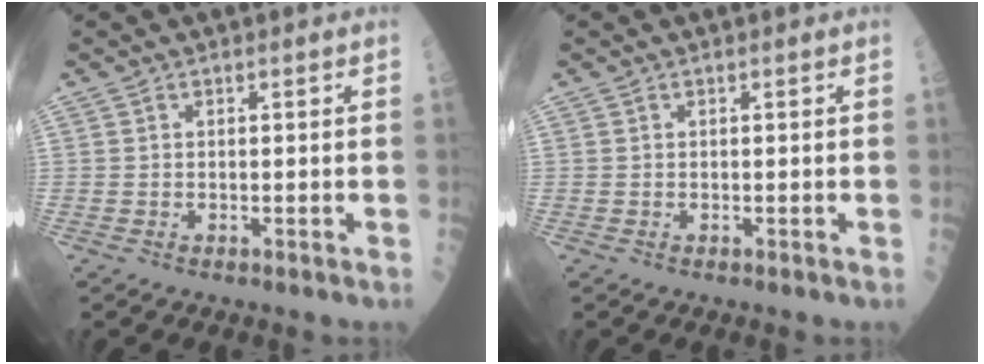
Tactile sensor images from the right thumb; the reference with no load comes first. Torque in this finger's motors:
{"motor_torque": [0.02, 0.02, -0.02, -0.02, 0.02]}